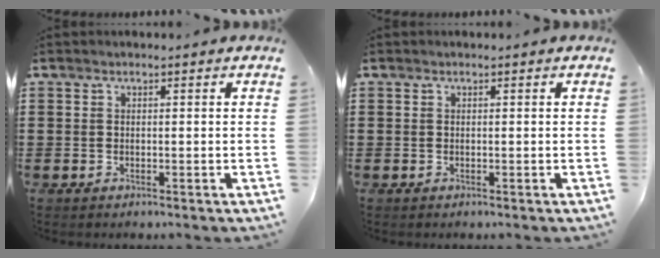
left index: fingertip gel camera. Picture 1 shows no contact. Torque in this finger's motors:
{"motor_torque": [0.00, 0.00, 0.00, 0.01]}